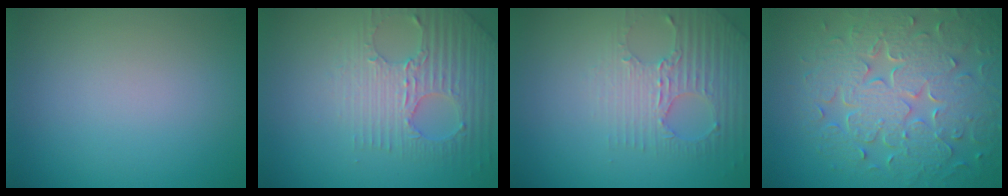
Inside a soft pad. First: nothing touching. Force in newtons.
{"total": 3.5, "press": 3.5, "slide": 0.6}
{"total": 2.8, "press": 2.7, "slide": 0.9}
{"total": 8.9, "press": 6.5, "slide": 6.1}